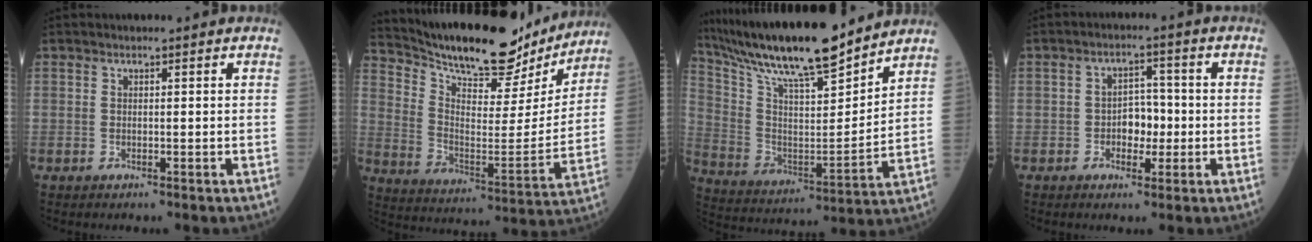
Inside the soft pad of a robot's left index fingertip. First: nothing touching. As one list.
[{"total": 22.5, "force": [20.1, 5.4, 8.4], "torque": [-0.145, -0.020, 0.299]}, {"total": 21.8, "force": [18.4, 2.4, 11.4], "torque": [-0.214, 0.006, 0.322]}, {"total": 4.4, "force": [-0.9, 2.8, 3.3], "torque": [-0.050, 0.013, -0.016]}]